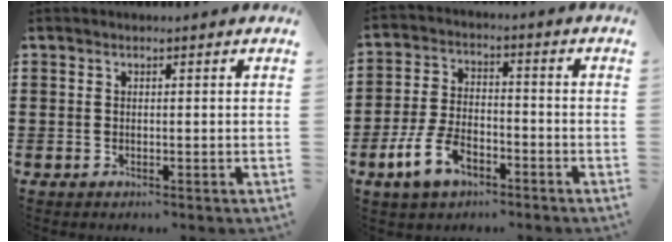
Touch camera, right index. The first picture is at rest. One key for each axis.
{"total": 7.8, "fx": -4.1, "fy": 4.1, "fz": 5.2, "tx": -0.125, "ty": 0.004, "tz": -0.081}